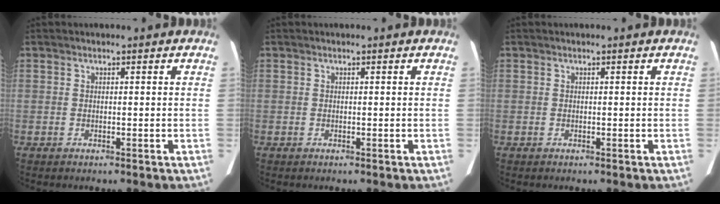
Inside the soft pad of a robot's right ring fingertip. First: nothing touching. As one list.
[{"total": 0.0}, {"total": 0.0}]